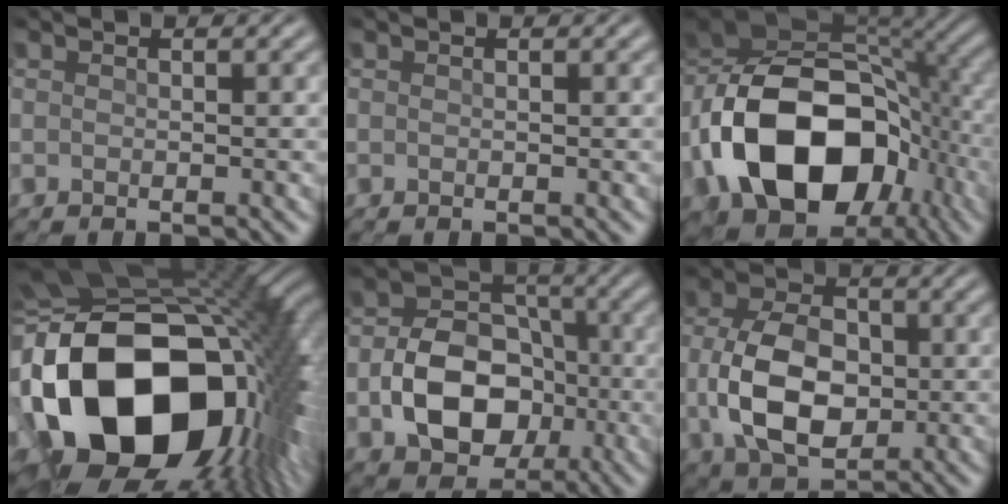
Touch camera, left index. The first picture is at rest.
{"total": 0.0}
{"total": 16.6, "force": [-4.0, 11.2, 11.7], "torque": [-0.248, -0.006, -0.068]}
{"total": 20.0, "force": [-4.8, 13.2, 14.2], "torque": [-0.287, -0.020, -0.069]}
{"total": 8.4, "force": [-2.3, 6.0, 5.3], "torque": [-0.096, -0.002, -0.040]}
{"total": 8.3, "force": [-1.0, 5.2, 6.4], "torque": [-0.141, 0.003, -0.019]}